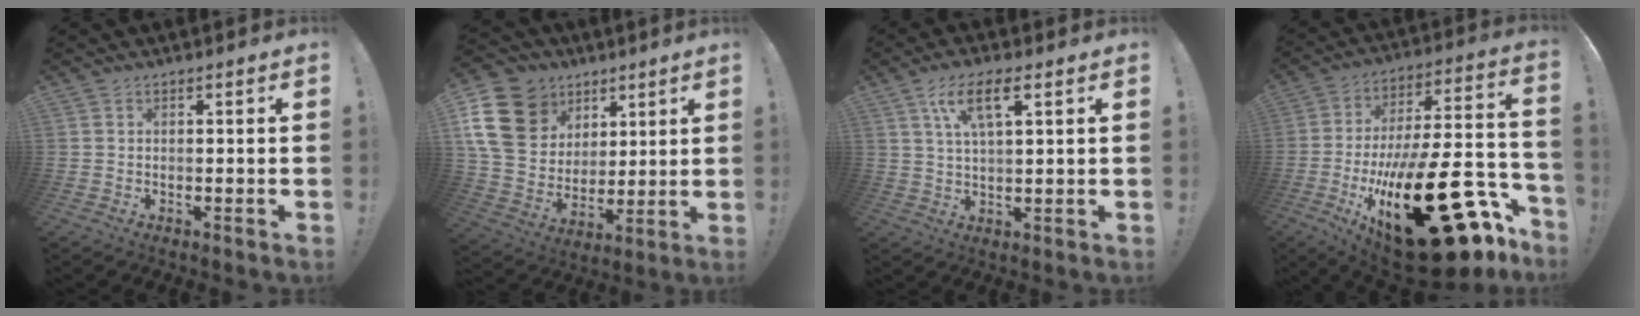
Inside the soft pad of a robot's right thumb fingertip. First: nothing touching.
{"total": 19.1, "force": [7.5, 15.1, 8.9], "torque": [-0.168, -0.032, 0.161]}
{"total": 8.8, "force": [4.1, 2.6, 7.4], "torque": [-0.130, -0.002, 0.071]}
{"total": 37.9, "force": [-13.6, 14.0, 32.4], "torque": [-0.508, 0.047, -0.199]}